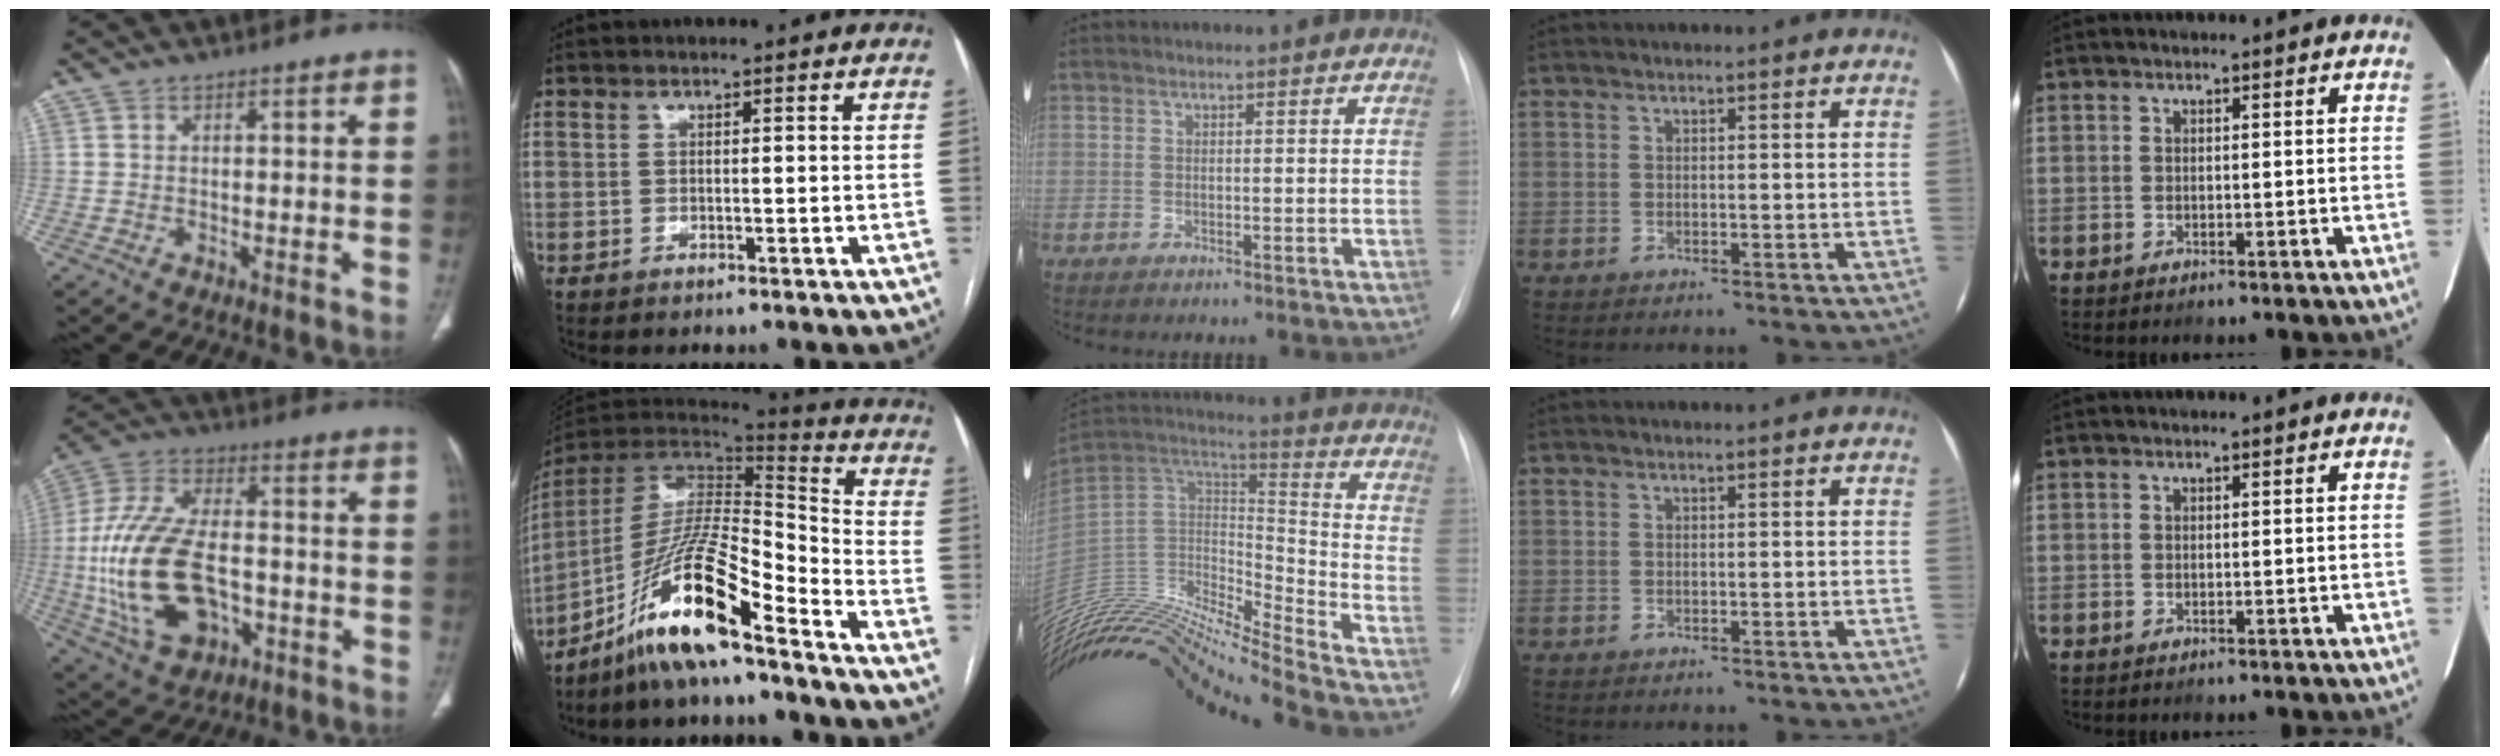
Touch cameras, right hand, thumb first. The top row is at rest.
{"thumb": {"total": 21.5, "force": [-4.1, 12.5, 17.0], "torque": [-0.342, 0.016, -0.062]}, "index": {"total": 16.2, "force": [-11.4, 1.4, 11.4], "torque": [-0.223, 0.000, -0.211]}, "middle": {"total": 24.7, "force": [-23.2, -0.7, 8.5], "torque": [-0.178, 0.012, -0.400]}}